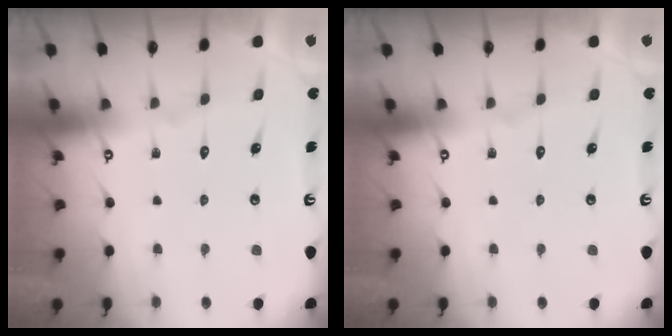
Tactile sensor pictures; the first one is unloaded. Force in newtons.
{"total": 0.0}